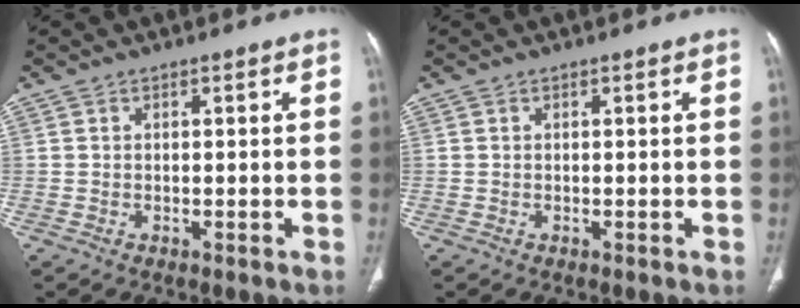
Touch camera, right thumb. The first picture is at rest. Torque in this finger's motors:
{"motor_torque": [0.00, 0.00, -0.14, 0.09, 0.01]}